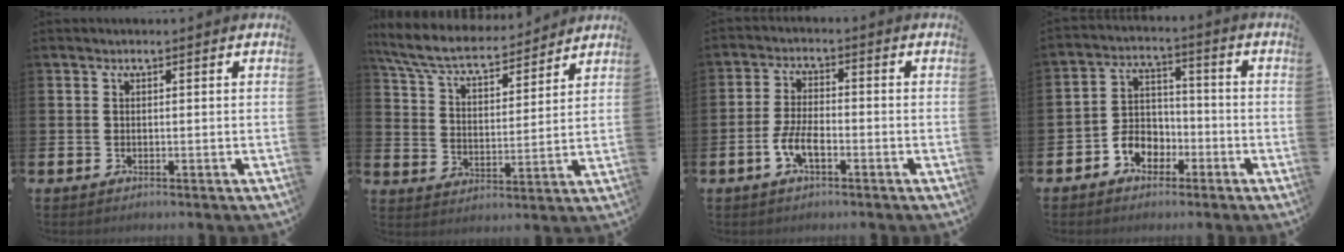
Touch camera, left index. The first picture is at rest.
{"total": 7.3, "force": [6.6, 1.8, 2.6], "torque": [-0.086, -0.042, 0.115]}
{"total": 4.4, "force": [-1.8, 1.8, 3.6], "torque": [-0.082, 0.006, -0.035]}
{"total": 4.6, "force": [-2.4, 3.7, 1.4], "torque": [-0.031, 0.004, -0.051]}